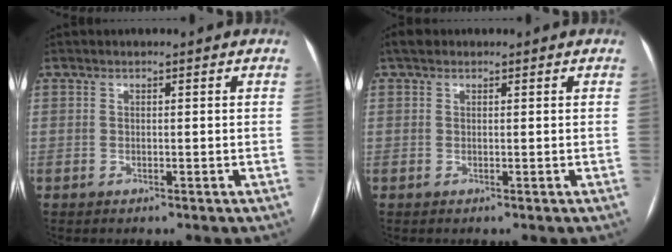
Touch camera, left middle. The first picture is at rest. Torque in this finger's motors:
{"motor_torque": [0.36, -0.33, 0.03, 0.01]}